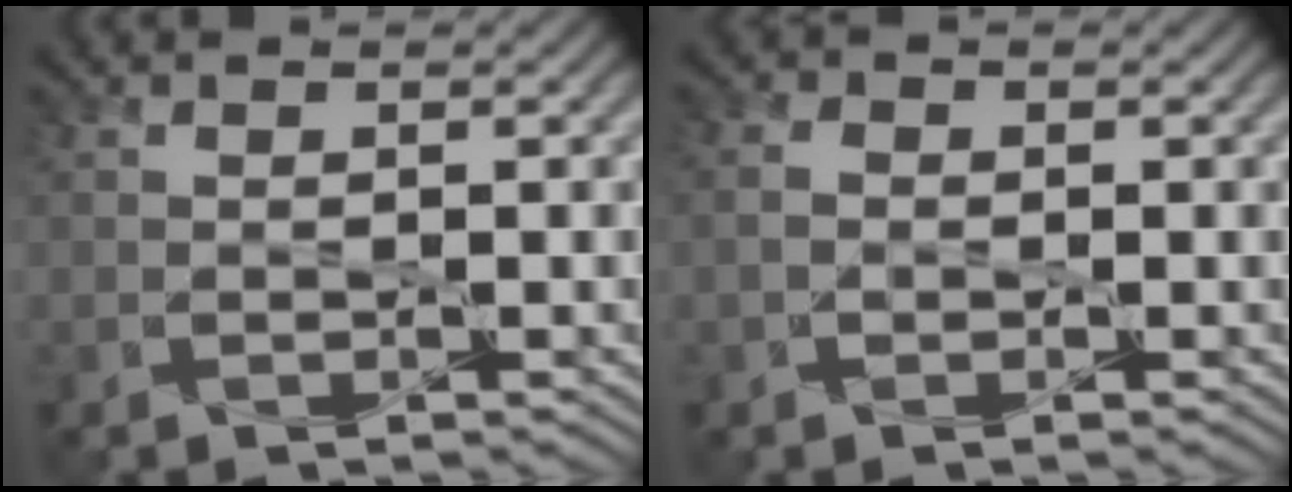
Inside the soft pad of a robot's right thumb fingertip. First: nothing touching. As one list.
[{"total": 1.7, "force": [-0.5, 1.4, 0.9], "torque": [-0.015, -0.003, -0.005]}]